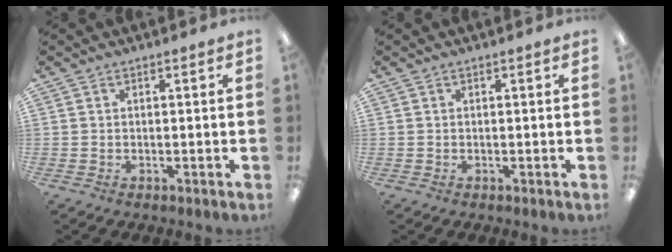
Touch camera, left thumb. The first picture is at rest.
{"total": 0.0}